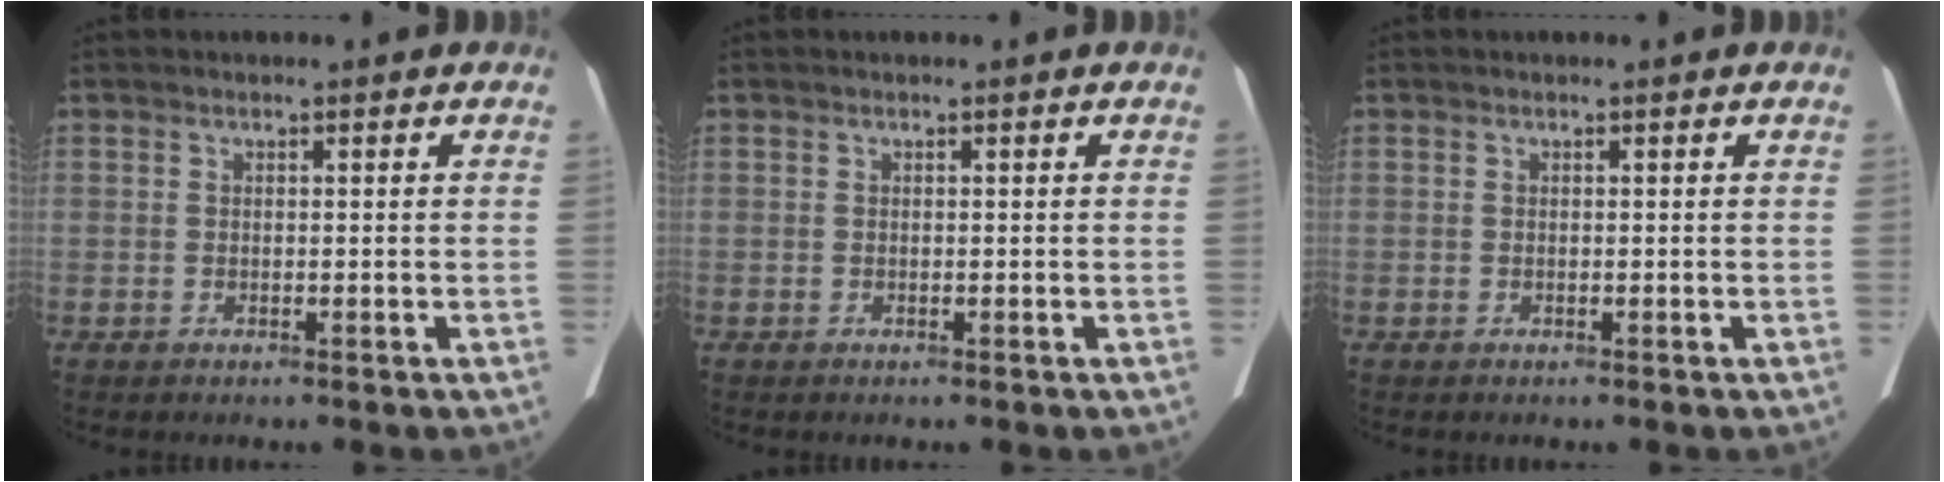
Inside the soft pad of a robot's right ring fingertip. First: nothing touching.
{"total": 0.0}
{"total": 0.0}